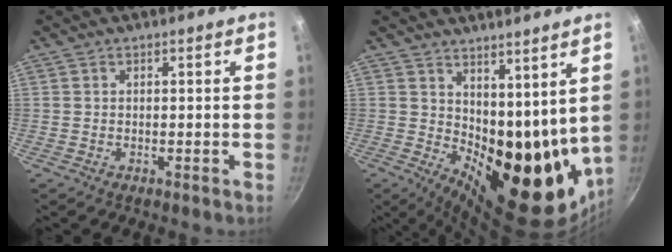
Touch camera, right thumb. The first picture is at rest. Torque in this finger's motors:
{"motor_torque": [-1.21, 2.35, 1.39, 0.32, 0.24]}